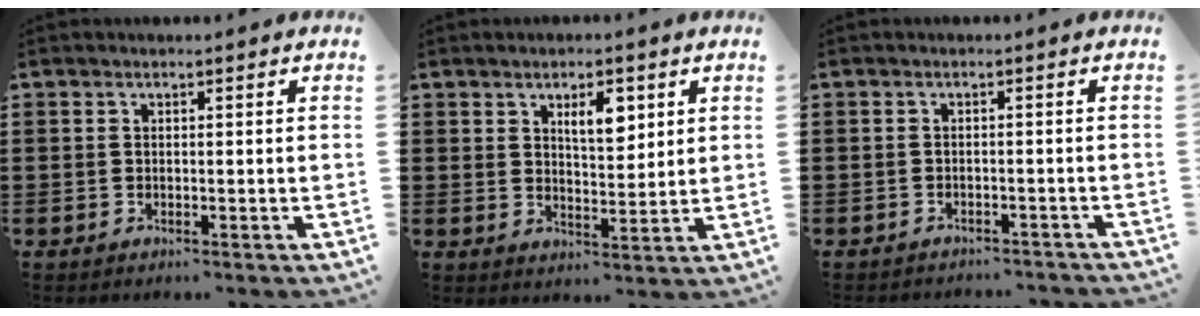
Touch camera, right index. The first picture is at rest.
{"total": 4.9, "force": [2.4, 2.0, 3.8], "torque": [-0.059, -0.002, 0.036]}
{"total": 1.3, "force": [-1.3, 0.1, 0.1], "torque": [-0.007, 0.002, -0.028]}